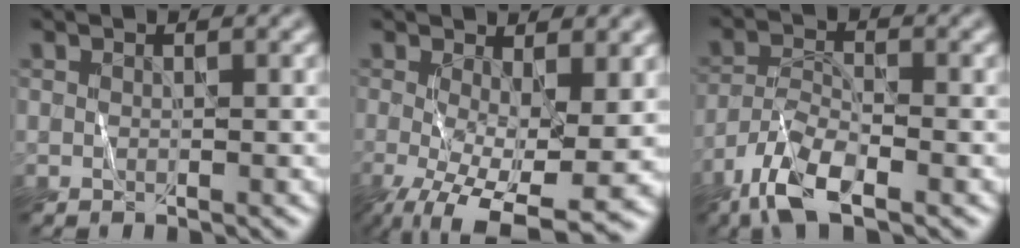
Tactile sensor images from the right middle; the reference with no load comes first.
{"total": 9.4, "force": [-2.9, 3.6, 8.2], "torque": [-0.151, -0.028, -0.038]}
{"total": 5.9, "force": [-4.2, 1.9, 3.8], "torque": [-0.078, -0.002, -0.085]}